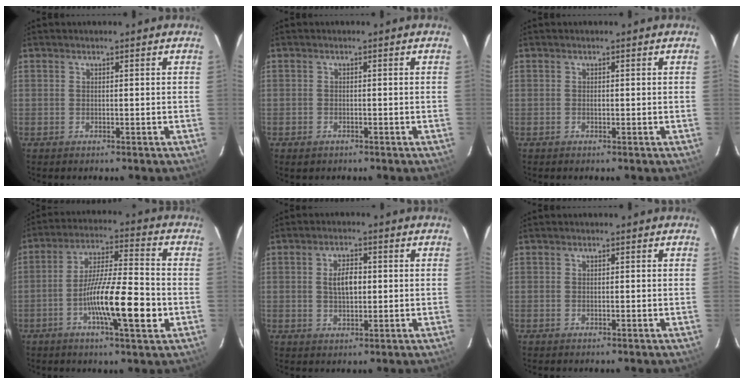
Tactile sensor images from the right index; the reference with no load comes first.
{"total": 1.3, "force": [-0.9, 0.9, 0.2], "torque": [-0.008, -0.002, -0.014]}
{"total": 0.7, "force": [-0.2, 0.5, 0.5], "torque": [-0.008, 0.002, -0.003]}
{"total": 13.9, "force": [-4.5, 1.8, 13.1], "torque": [-0.232, -0.005, -0.080]}
{"total": 4.9, "force": [0.5, 2.6, 4.2], "torque": [-0.076, 0.006, 0.012]}
{"total": 0.0}